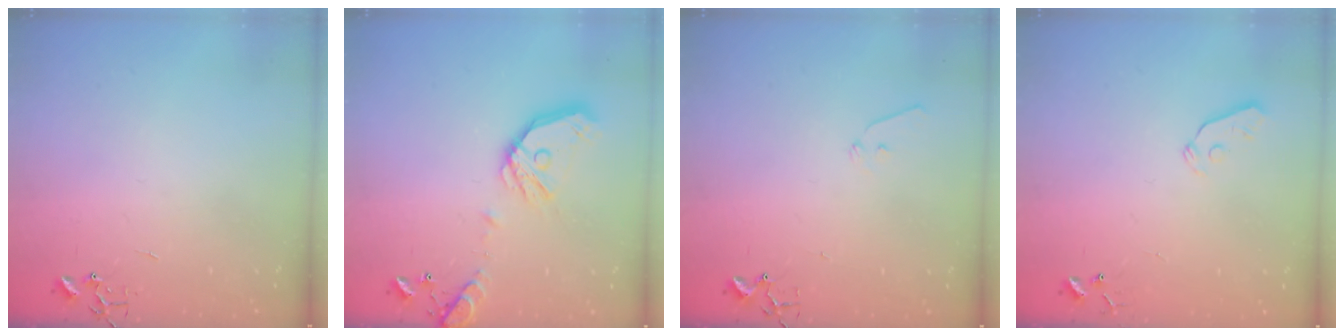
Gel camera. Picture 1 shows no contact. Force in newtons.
{"total": 15.7, "press": 15.4, "slide": 2.5}
{"total": 6.3, "press": 6.3, "slide": 0.7}
{"total": 3.6, "press": 3.5, "slide": 0.7}